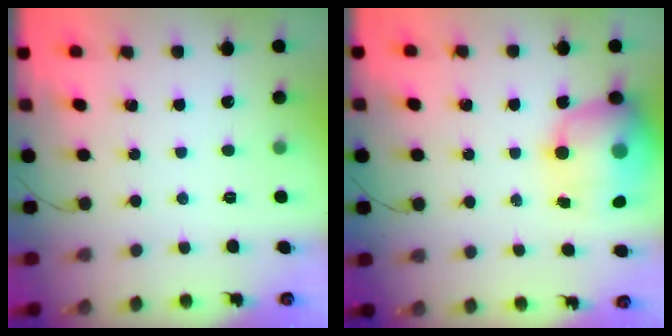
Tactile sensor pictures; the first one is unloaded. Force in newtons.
{"total": 17.6, "press": 17.0, "slide": 4.5}